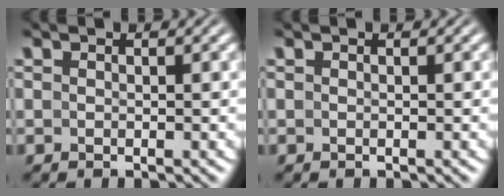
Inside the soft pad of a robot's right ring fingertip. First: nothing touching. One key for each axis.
{"total": 0.0}